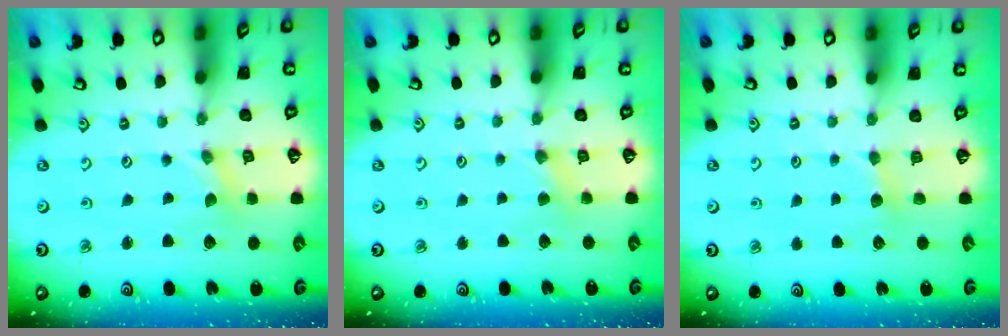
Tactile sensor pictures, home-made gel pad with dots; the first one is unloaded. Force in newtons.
{"total": 2.9, "press": 2.9, "slide": 0.6}
{"total": 4.0, "press": 3.9, "slide": 0.6}